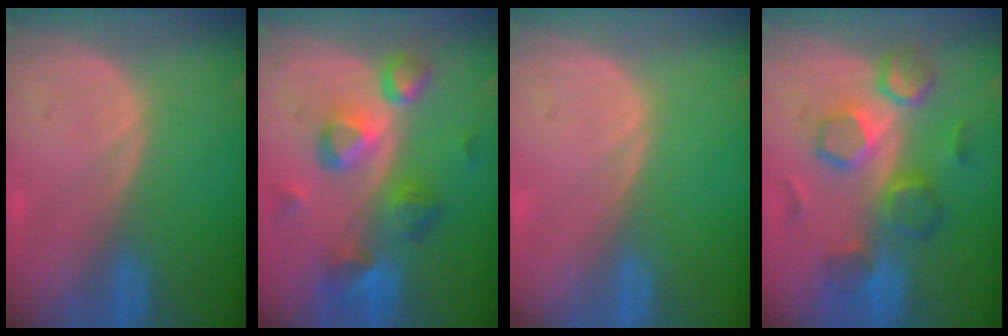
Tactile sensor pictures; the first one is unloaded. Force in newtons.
{"total": 9.4, "press": 8.2, "slide": 4.6}
{"total": 0.0}
{"total": 8.6, "press": 8.5, "slide": 1.5}